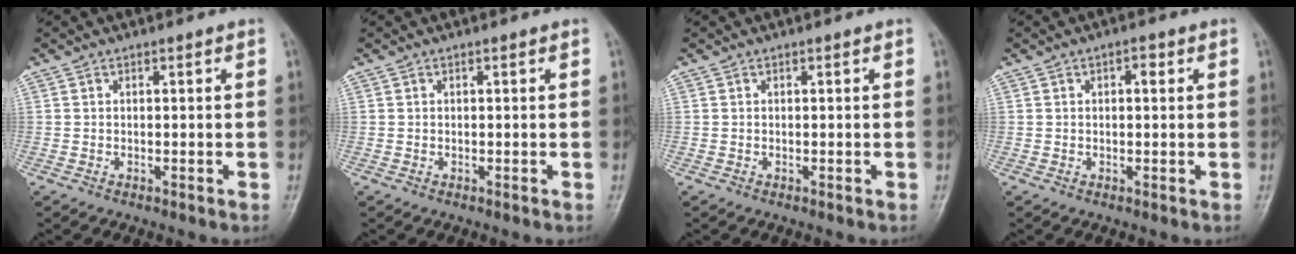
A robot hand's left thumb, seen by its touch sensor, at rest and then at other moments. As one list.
[{"total": 0.0}, {"total": 0.0}, {"total": 1.9, "force": [0.6, 0.9, 1.5], "torque": [-0.017, 0.003, 0.006]}]